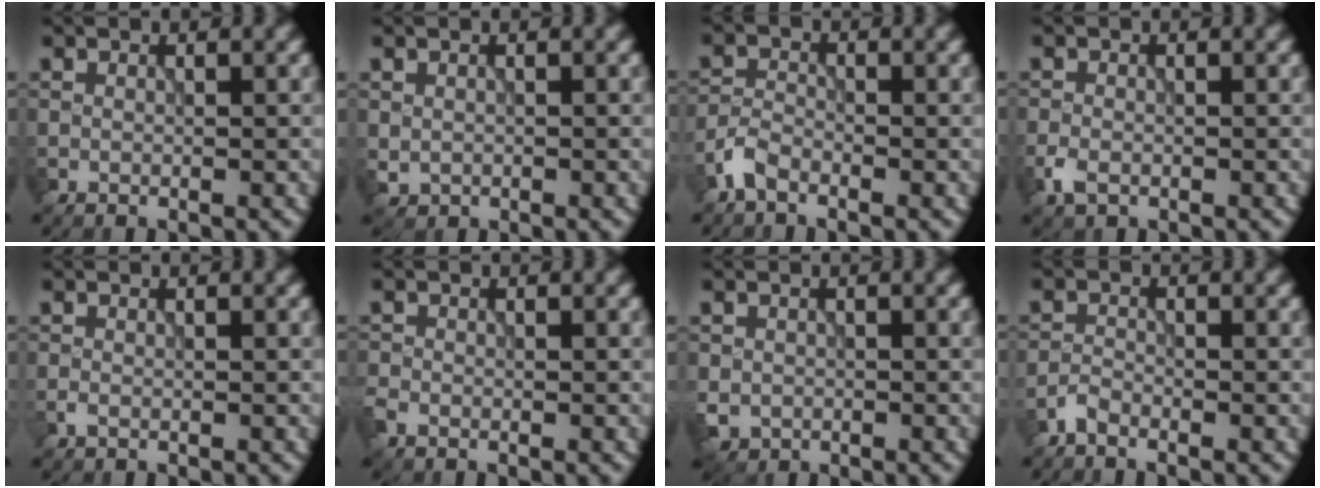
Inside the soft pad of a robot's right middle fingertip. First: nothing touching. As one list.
[{"total": 0.9, "force": [0.0, 0.9, 0.3], "torque": [-0.003, -0.006, 0.002]}, {"total": 2.0, "force": [-1.6, 0.8, 1.0], "torque": [-0.019, 0.004, -0.040]}, {"total": 1.8, "force": [-1.0, 1.1, 1.0], "torque": [-0.023, -0.001, -0.022]}, {"total": 0.6, "force": [-0.4, 0.2, 0.4], "torque": [-0.012, 0.000, -0.010]}, {"total": 1.4, "force": [-1.0, 0.8, 0.6], "torque": [-0.013, -0.003, -0.027]}, {"total": 2.1, "force": [-0.7, 1.8, 0.7], "torque": [-0.016, -0.008, -0.017]}, {"total": 1.3, "force": [-1.2, 0.3, 0.5], "torque": [-0.010, 0.003, -0.030]}]